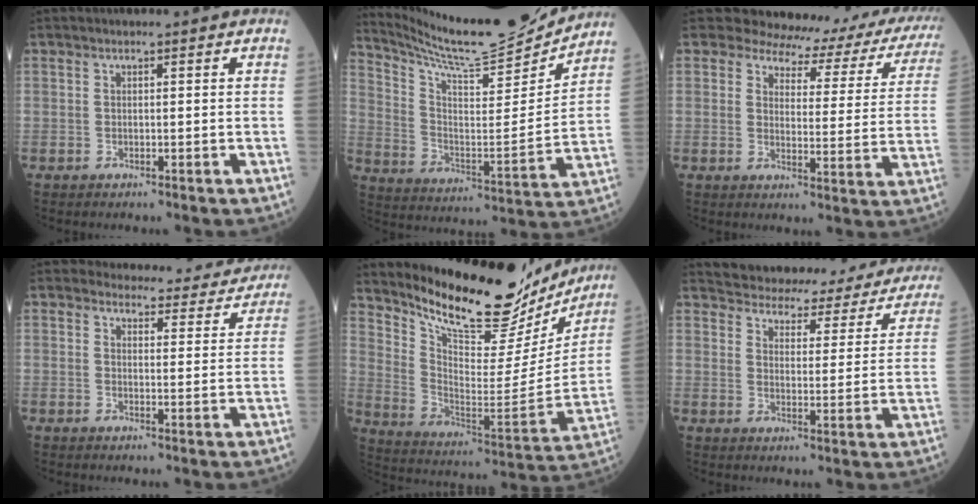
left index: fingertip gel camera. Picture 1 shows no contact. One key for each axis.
{"total": 17.7, "fx": 17.0, "fy": 0.4, "fz": 5.0, "tx": -0.112, "ty": -0.039, "tz": 0.273}
{"total": 15.9, "fx": 14.7, "fy": 5.2, "fz": 3.1, "tx": -0.009, "ty": -0.047, "tz": 0.136}
{"total": 11.3, "fx": 10.9, "fy": 2.9, "fz": 0.8, "tx": 0.019, "ty": -0.015, "tz": 0.108}
{"total": 23.7, "fx": 20.9, "fy": 6.1, "fz": 9.2, "tx": -0.155, "ty": -0.043, "tz": 0.304}
{"total": 23.5, "fx": 21.8, "fy": 6.3, "fz": 6.2, "tx": -0.086, "ty": -0.029, "tz": 0.257}